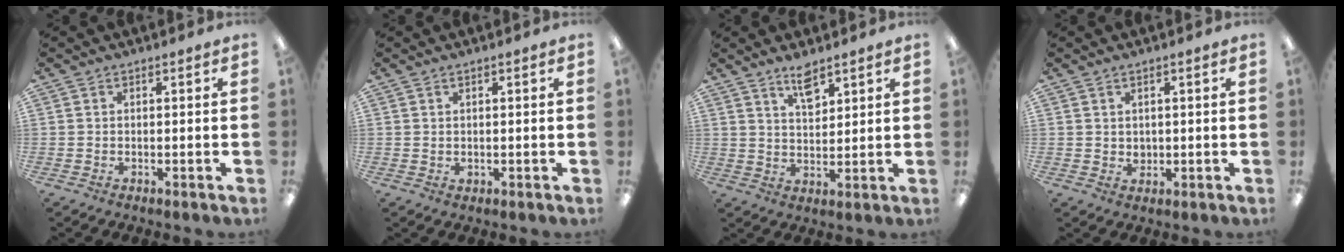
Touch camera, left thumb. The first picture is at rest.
{"total": 0.9, "force": [0.6, 0.5, 0.4], "torque": [-0.008, 0.002, 0.011]}
{"total": 6.3, "force": [4.8, 2.4, 3.4], "torque": [-0.045, -0.029, 0.080]}
{"total": 1.8, "force": [1.0, 1.4, 0.5], "torque": [-0.012, 0.001, 0.019]}